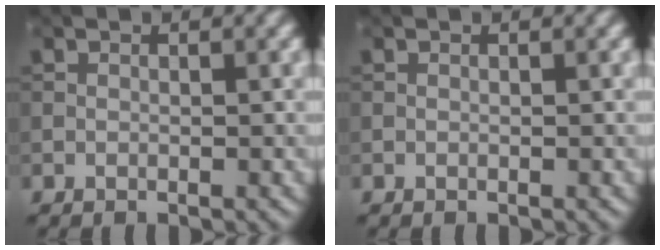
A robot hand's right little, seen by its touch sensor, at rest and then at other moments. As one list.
[{"total": 0.0}]